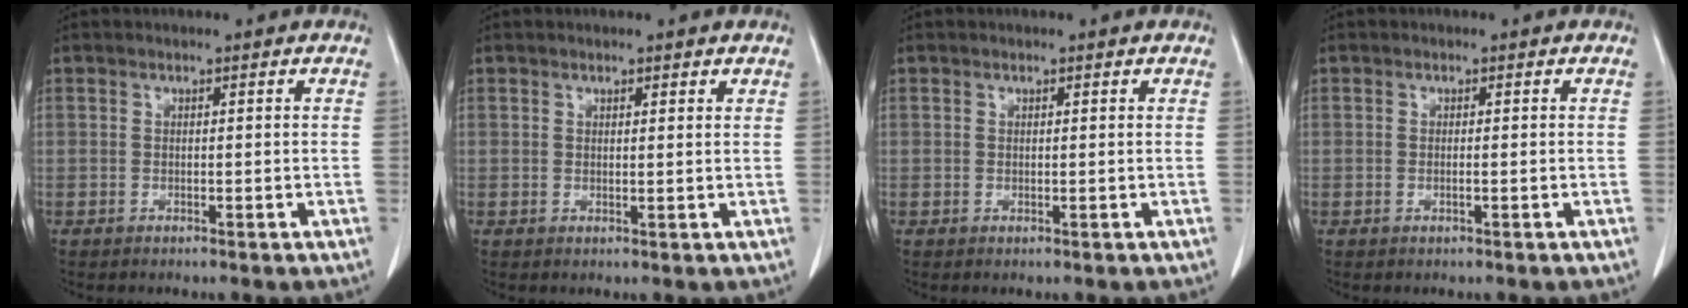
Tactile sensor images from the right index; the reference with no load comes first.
{"total": 1.3, "force": [1.1, 0.2, 0.7], "torque": [-0.011, -0.004, 0.016]}
{"total": 0.0}
{"total": 0.7, "force": [-0.2, 0.0, 0.6], "torque": [-0.014, -0.001, -0.002]}